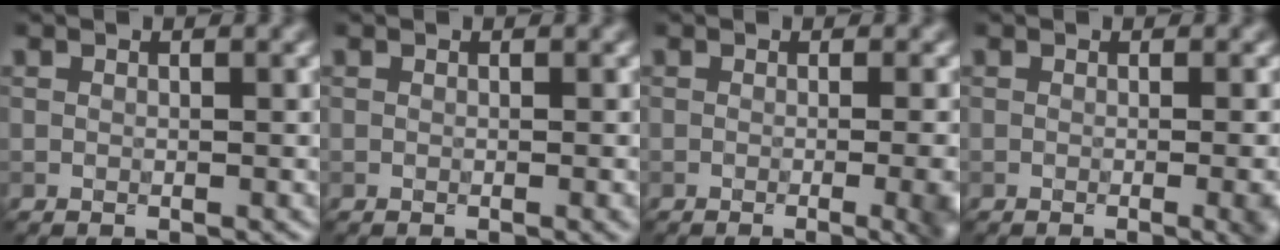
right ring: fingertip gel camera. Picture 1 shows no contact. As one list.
[{"total": 0.9, "force": [-0.1, 0.3, 0.8], "torque": [-0.001, -0.003, -0.003]}, {"total": 7.3, "force": [-1.1, 3.4, 6.4], "torque": [-0.007, 0.017, -0.010]}, {"total": 3.4, "force": [-0.7, 1.3, 3.1], "torque": [-0.005, 0.007, -0.005]}]